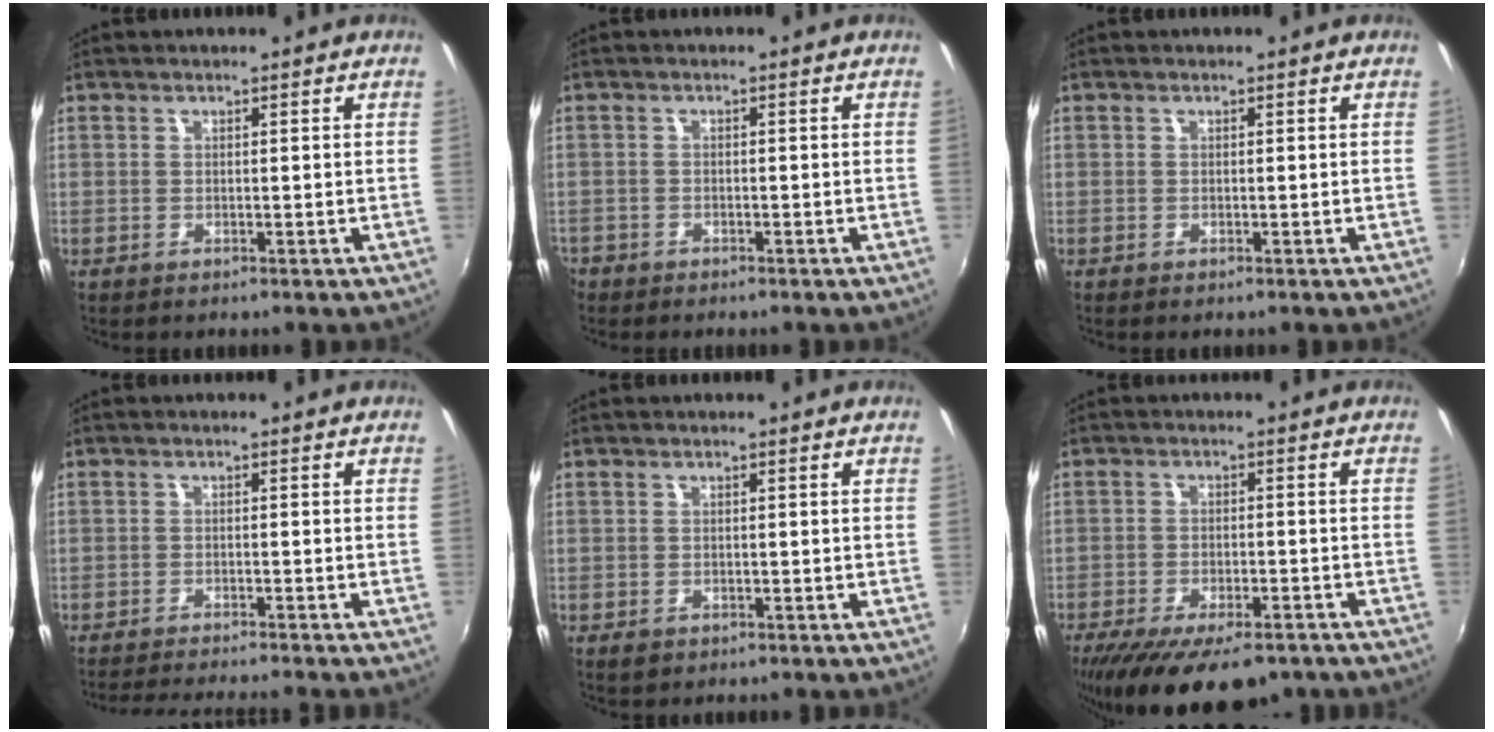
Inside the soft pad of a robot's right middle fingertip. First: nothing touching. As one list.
[{"total": 2.7, "force": [-2.1, 1.7, 0.4], "torque": [-0.022, -0.004, -0.042]}, {"total": 0.0}, {"total": 7.1, "force": [-6.5, -0.8, 2.7], "torque": [-0.065, -0.013, -0.102]}, {"total": 1.8, "force": [-1.0, 1.3, 0.7], "torque": [-0.015, -0.004, -0.014]}, {"total": 16.9, "force": [-12.1, 6.2, 10.0], "torque": [-0.201, -0.046, -0.179]}]